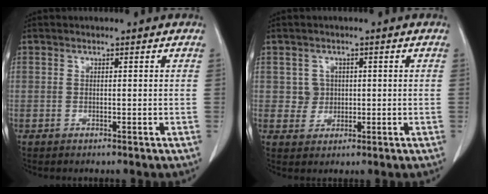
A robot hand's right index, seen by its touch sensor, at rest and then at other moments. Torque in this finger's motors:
{"motor_torque": [-0.04, 0.05, 0.02, 0.00]}